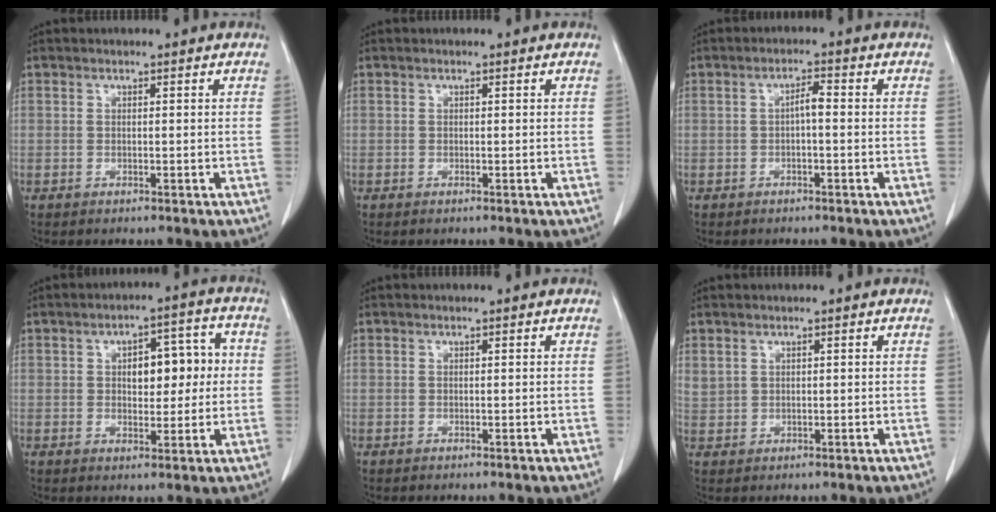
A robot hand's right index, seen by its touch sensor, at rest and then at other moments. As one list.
[{"total": 0.0}, {"total": 2.2, "force": [-0.2, 0.5, 2.1], "torque": [-0.036, 0.006, -0.006]}, {"total": 8.2, "force": [0.8, 3.6, 7.3], "torque": [-0.097, 0.031, 0.017]}, {"total": 0.0}, {"total": 1.9, "force": [1.3, 1.2, 0.5], "torque": [-0.011, 0.008, 0.033]}]